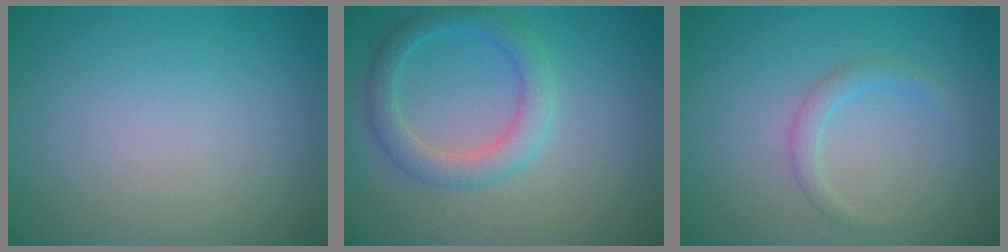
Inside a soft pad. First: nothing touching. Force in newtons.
{"total": 3.2, "press": 3.2, "slide": 0.0}
{"total": 1.5, "press": 1.5, "slide": 0.1}